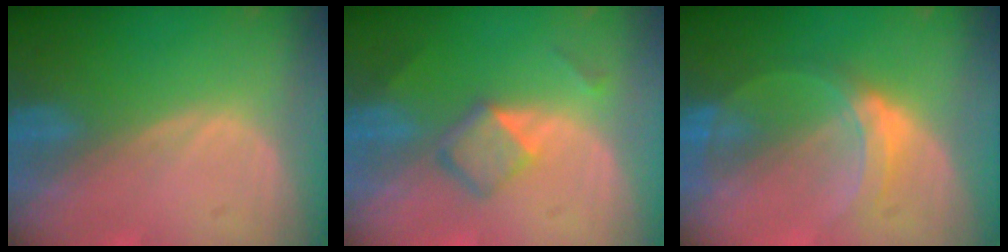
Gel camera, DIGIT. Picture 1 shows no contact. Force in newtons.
{"total": 4.8, "press": 4.5, "slide": 1.4}
{"total": 5.4, "press": 5.0, "slide": 2.0}